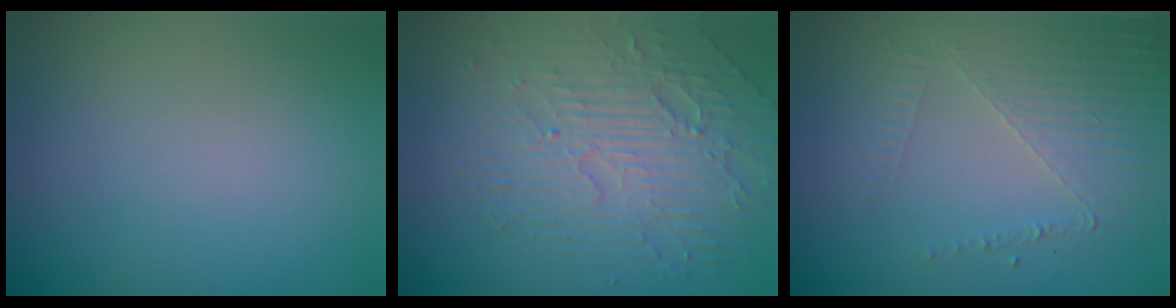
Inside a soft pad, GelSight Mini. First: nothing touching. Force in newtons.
{"total": 4.5, "press": 3.9, "slide": 2.3}
{"total": 4.9, "press": 2.9, "slide": 3.9}